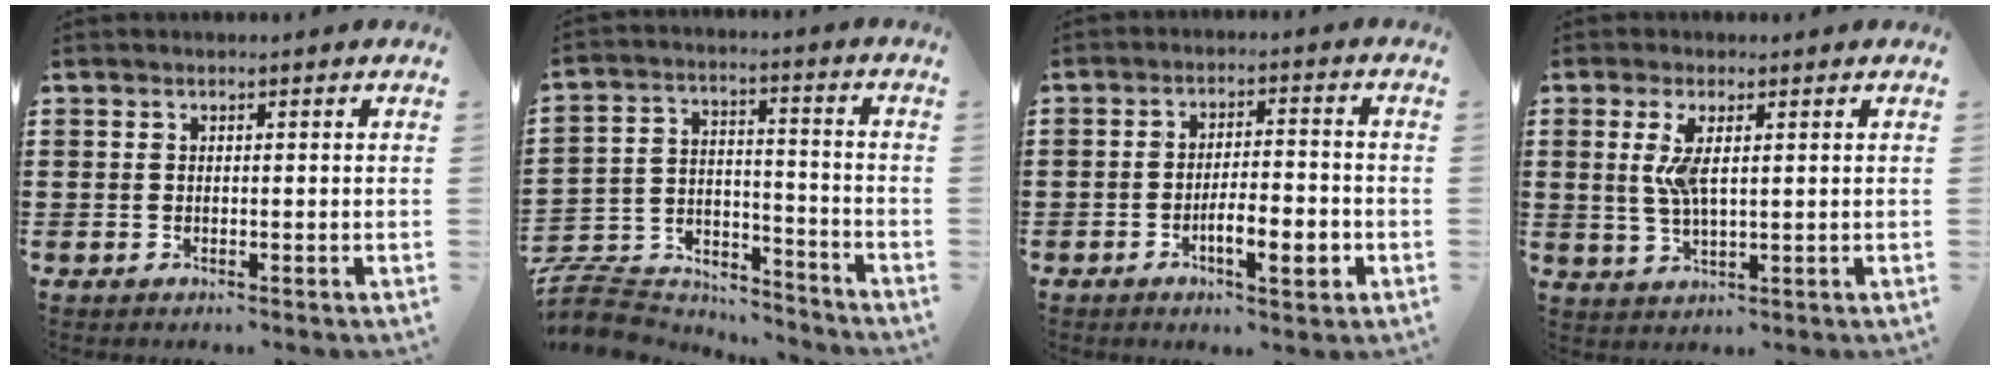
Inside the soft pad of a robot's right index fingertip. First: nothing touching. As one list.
[{"total": 8.4, "force": [-8.0, 2.1, 1.4], "torque": [-0.038, 0.017, -0.159]}, {"total": 6.6, "force": [-2.6, 2.1, 5.6], "torque": [-0.092, -0.003, -0.047]}, {"total": 4.7, "force": [1.2, 1.5, 4.2], "torque": [-0.095, 0.002, 0.016]}]